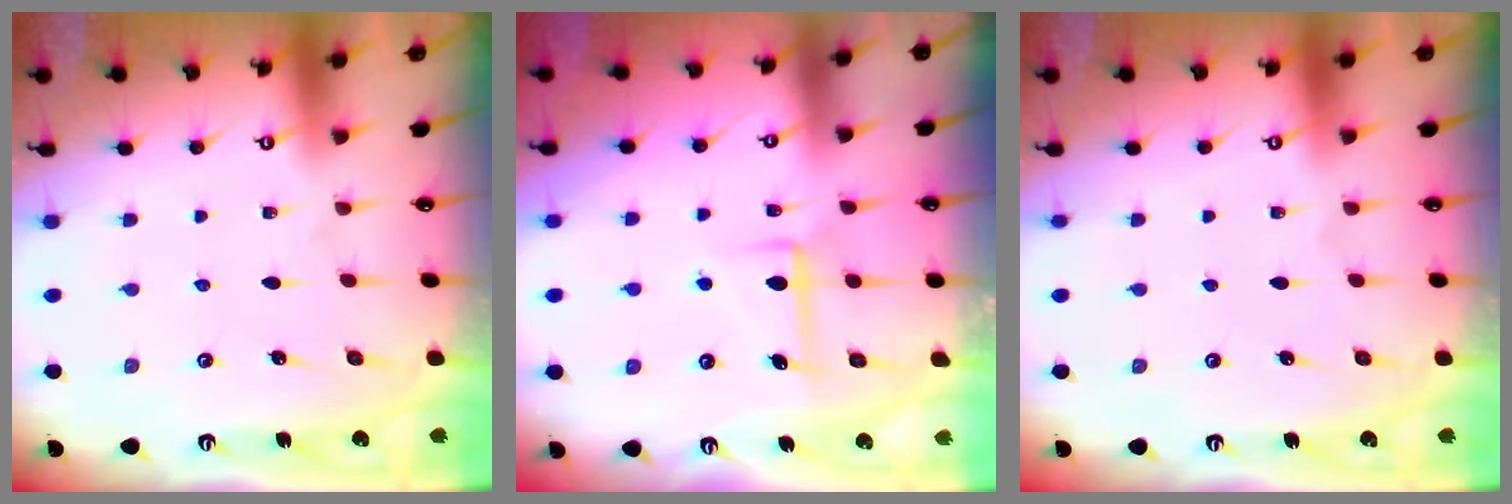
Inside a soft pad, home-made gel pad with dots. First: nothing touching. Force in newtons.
{"total": 5.9, "press": 5.8, "slide": 0.4}
{"total": 0.0}